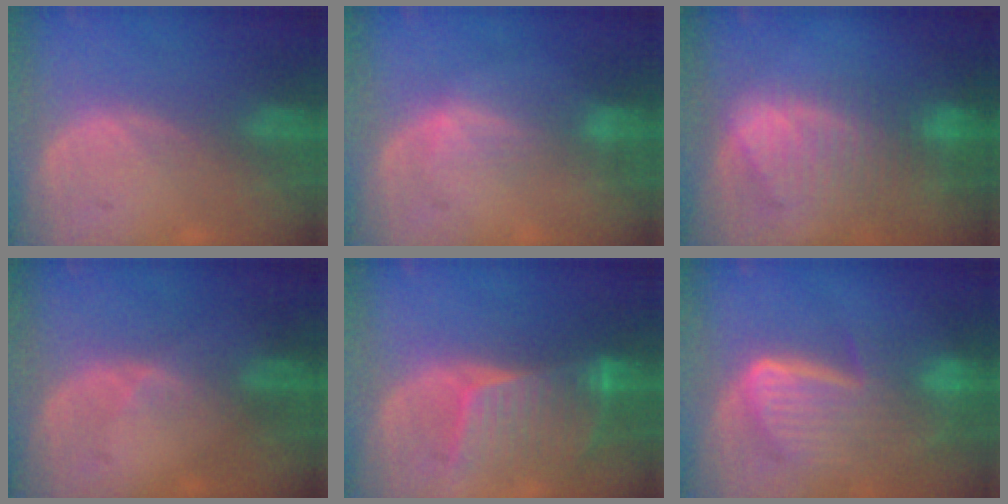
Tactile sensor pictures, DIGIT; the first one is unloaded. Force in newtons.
{"total": 2.4, "press": 2.4, "slide": 0.4}
{"total": 9.2, "press": 8.1, "slide": 4.5}
{"total": 1.8, "press": 1.2, "slide": 1.3}
{"total": 8.4, "press": 7.6, "slide": 3.5}
{"total": 9.1, "press": 8.0, "slide": 4.5}